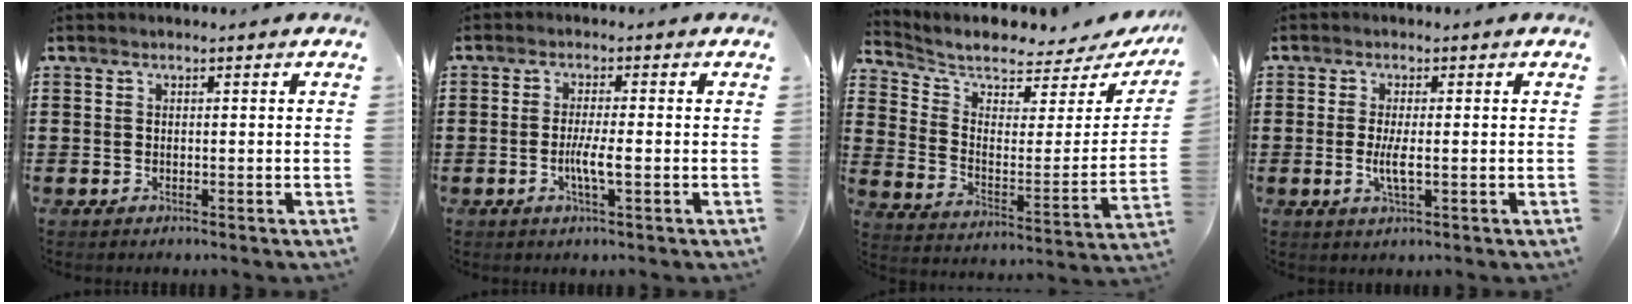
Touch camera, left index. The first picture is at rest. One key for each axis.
{"total": 3.9, "fx": -0.9, "fy": 0.5, "fz": 3.8, "tx": -0.073, "ty": -0.004, "tz": -0.020}
{"total": 5.8, "fx": 5.3, "fy": 1.0, "fz": 2.2, "tx": -0.066, "ty": -0.047, "tz": 0.085}
{"total": 3.3, "fx": -0.4, "fy": 0.7, "fz": 3.2, "tx": -0.063, "ty": -0.005, "tz": -0.010}